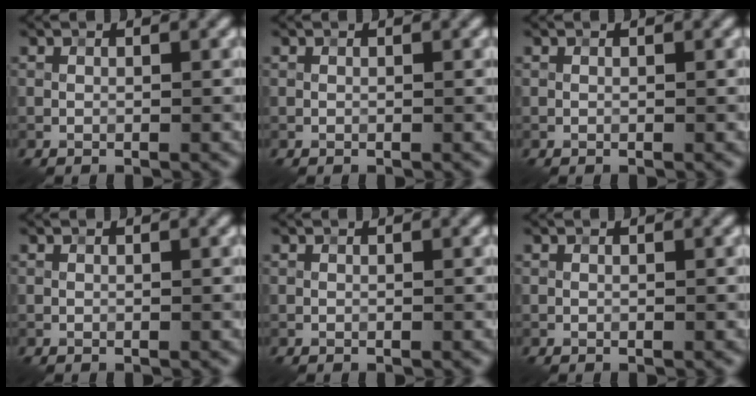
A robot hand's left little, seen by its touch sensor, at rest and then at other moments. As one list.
[{"total": 0.0}, {"total": 0.0}, {"total": 0.0}, {"total": 0.0}, {"total": 0.0}]